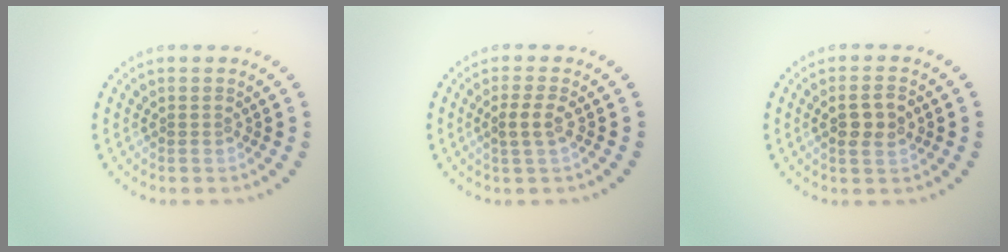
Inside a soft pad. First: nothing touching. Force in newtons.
{"total": 1.9, "press": 1.8, "slide": 0.7}
{"total": 2.5, "press": 2.5, "slide": 0.4}